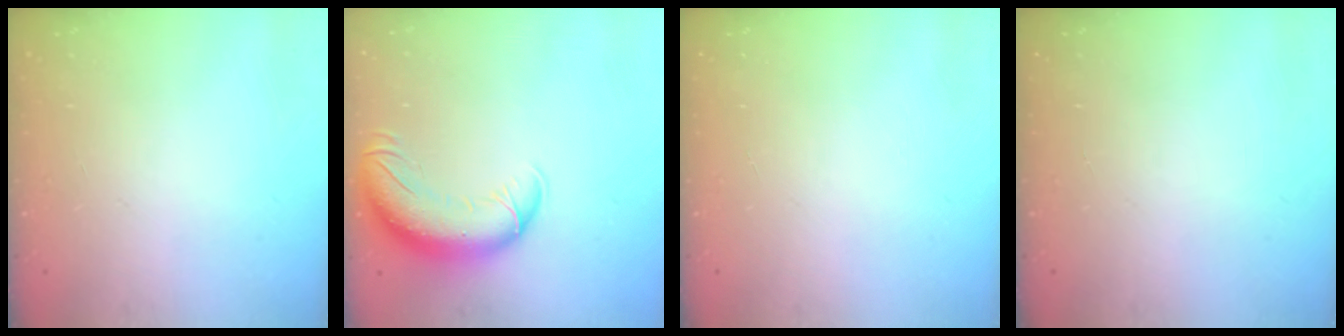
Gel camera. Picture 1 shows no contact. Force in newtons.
{"total": 14.6, "press": 14.2, "slide": 3.6}
{"total": 0.0}
{"total": 0.0}